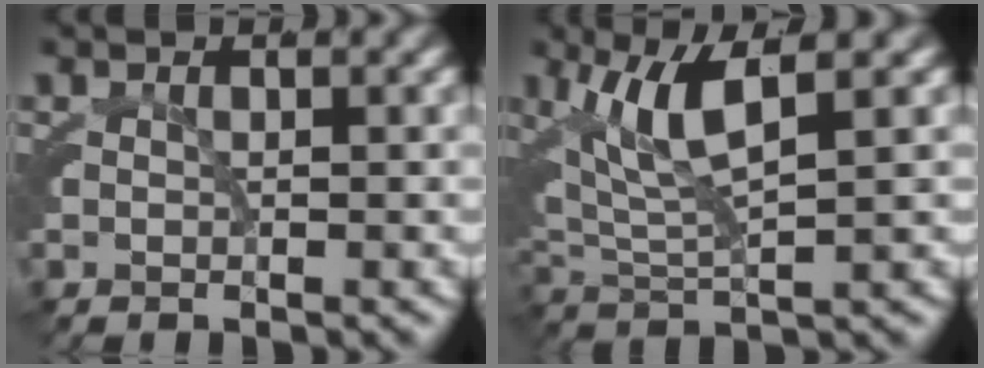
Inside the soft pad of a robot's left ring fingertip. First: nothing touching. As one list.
[{"total": 5.9, "force": [2.4, 2.1, 4.9], "torque": [-0.099, 0.005, 0.042]}]